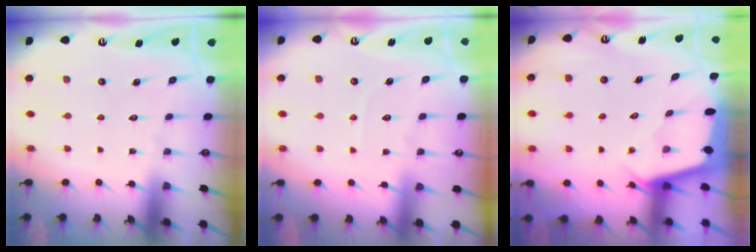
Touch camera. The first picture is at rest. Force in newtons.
{"total": 2.1, "press": 2.1, "slide": 0.4}
{"total": 2.0, "press": 1.9, "slide": 0.2}